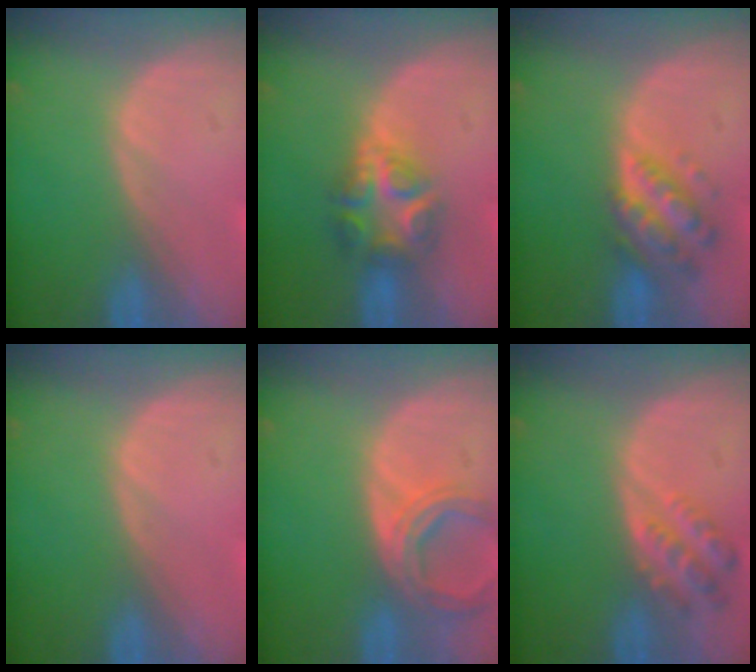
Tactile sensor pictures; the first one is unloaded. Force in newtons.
{"total": 6.1, "press": 6.1, "slide": 0.9}
{"total": 6.1, "press": 6.1, "slide": 0.4}
{"total": 0.0}
{"total": 6.2, "press": 5.7, "slide": 2.5}
{"total": 4.4, "press": 4.3, "slide": 0.9}